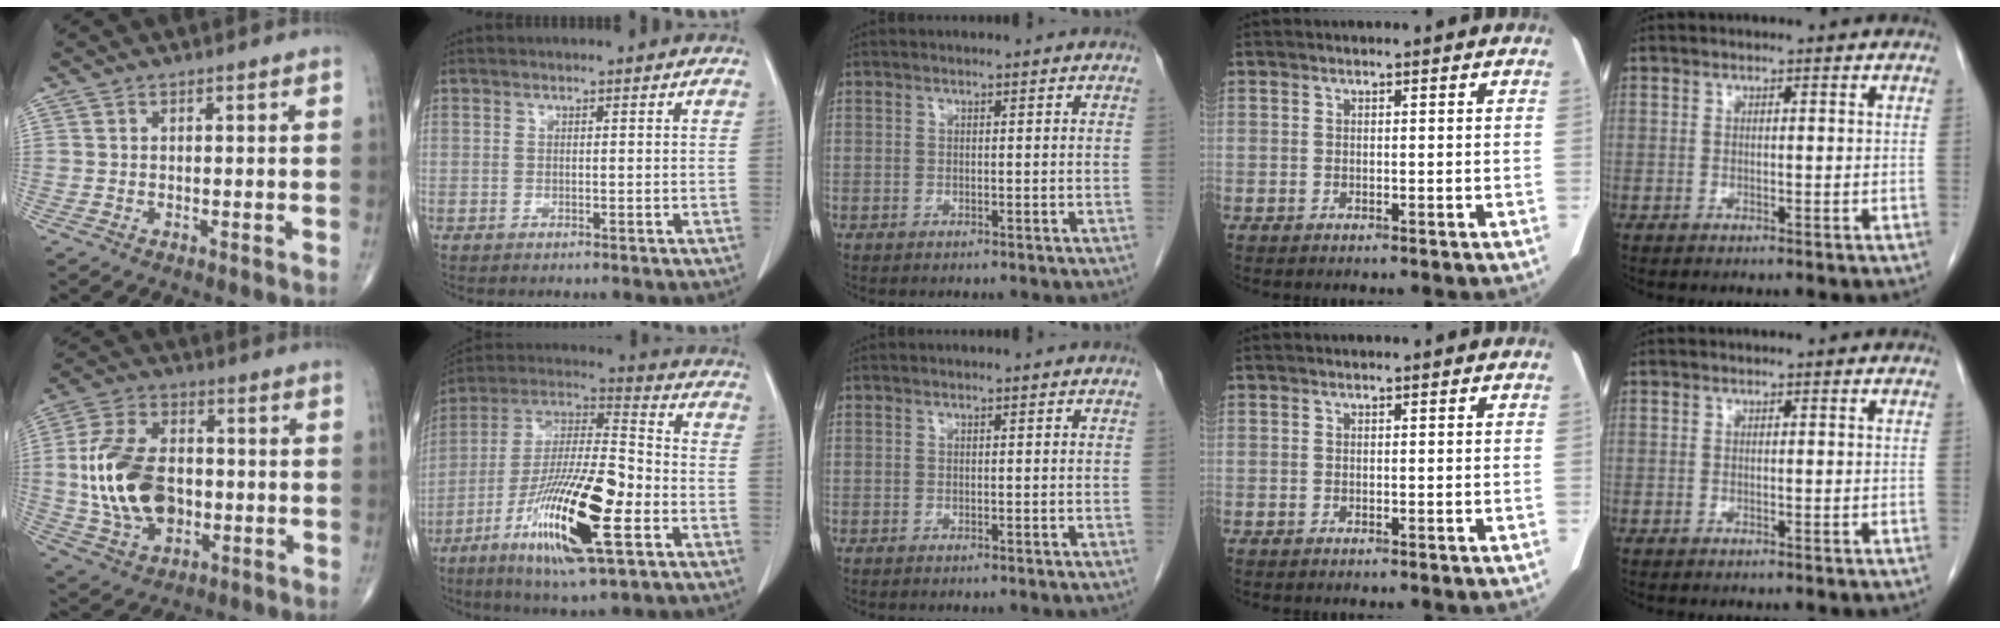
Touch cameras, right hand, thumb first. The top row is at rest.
{"thumb": {"total": 17.2, "force": [-1.1, 11.1, 13.1], "torque": [-0.238, 0.011, -0.012]}, "index": {"total": 20.8, "force": [-7.9, 3.7, 18.9], "torque": [-0.365, -0.022, -0.138]}}